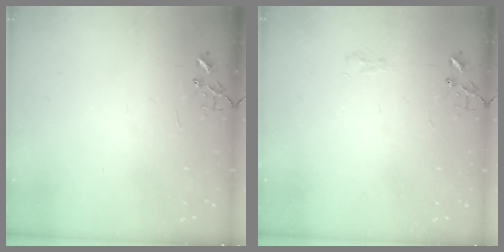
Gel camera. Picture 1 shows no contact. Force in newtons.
{"total": 6.1, "press": 6.1, "slide": 0.8}